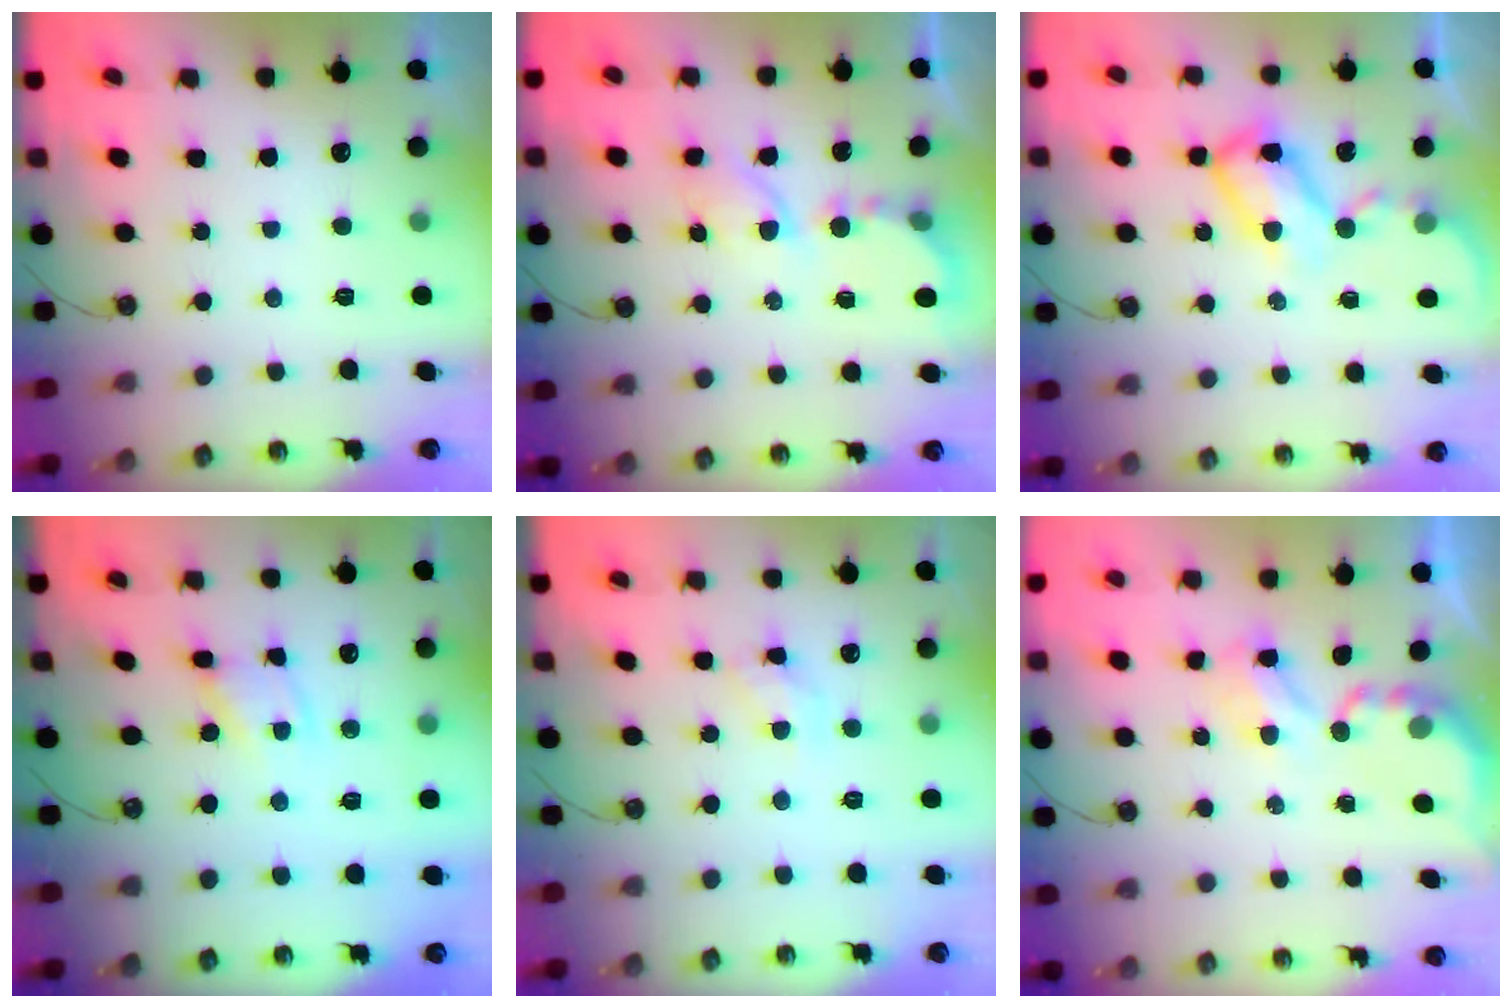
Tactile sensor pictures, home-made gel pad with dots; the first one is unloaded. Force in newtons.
{"total": 6.3, "press": 6.3, "slide": 0.6}
{"total": 10.8, "press": 10.8, "slide": 1.1}
{"total": 4.1, "press": 4.1, "slide": 0.2}
{"total": 7.3, "press": 7.3, "slide": 0.4}
{"total": 3.7, "press": 3.7, "slide": 0.2}